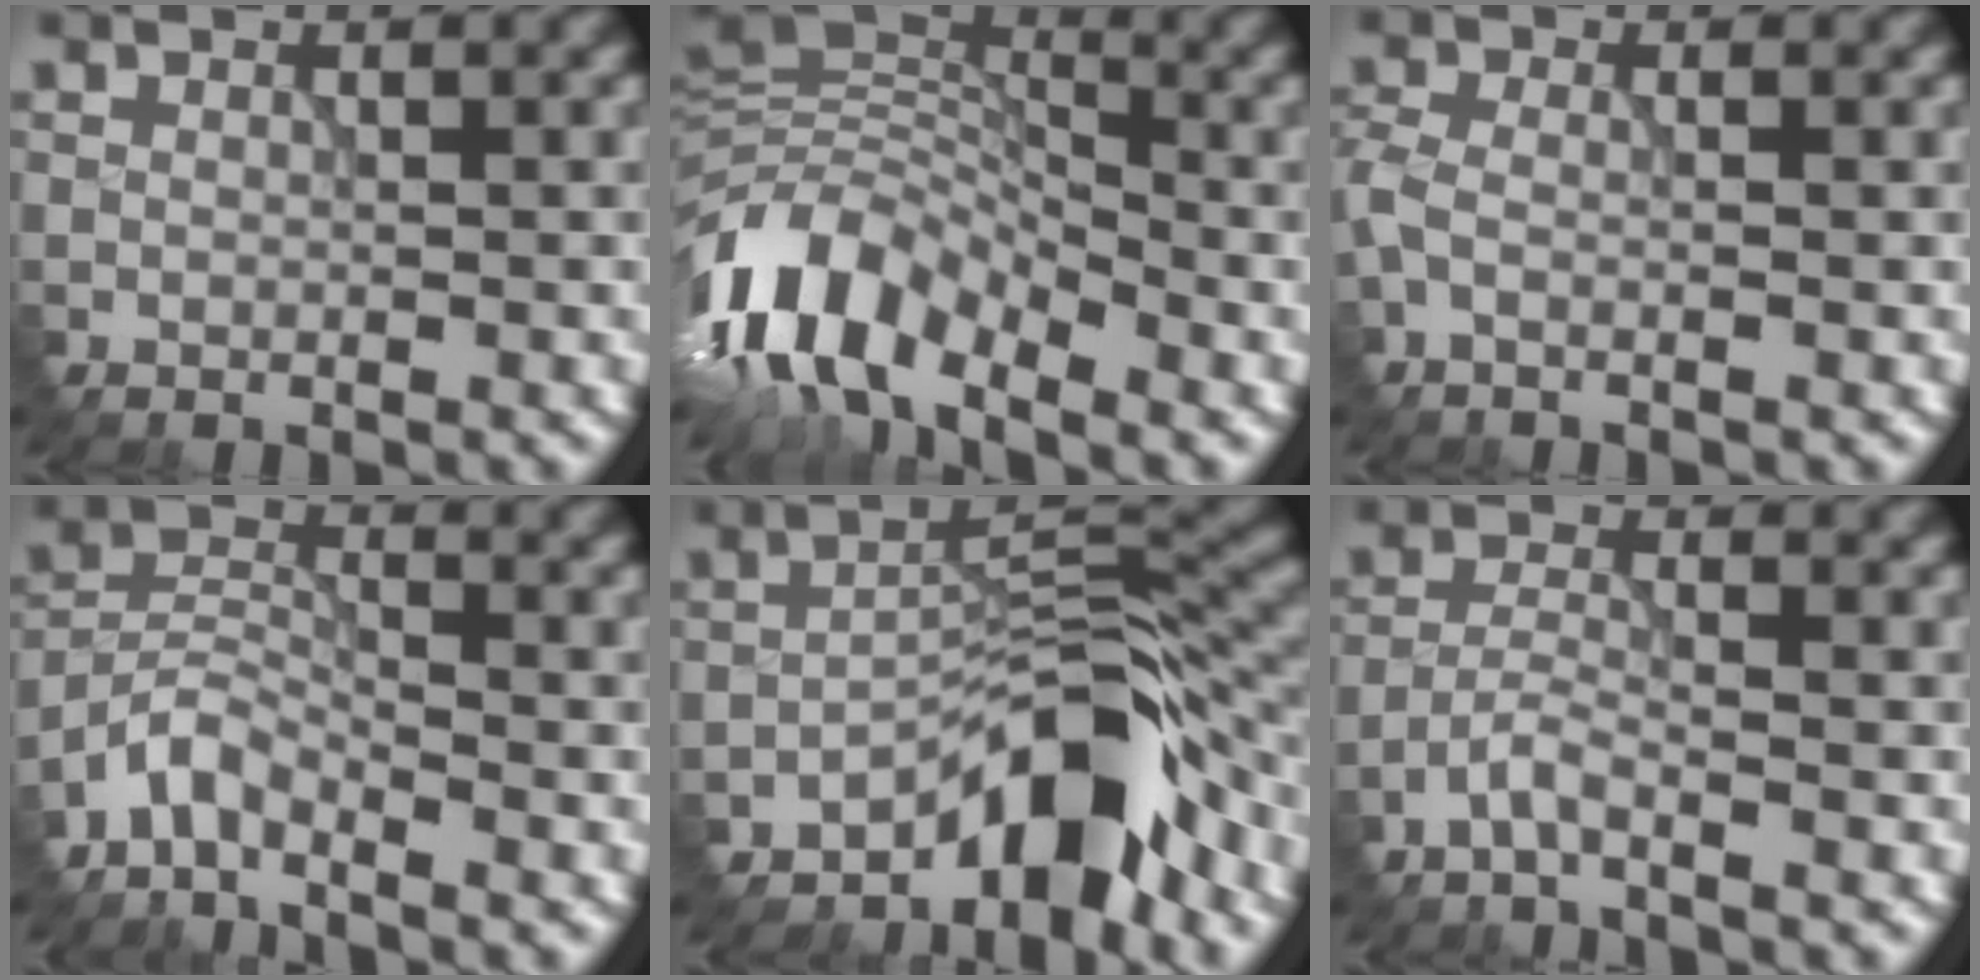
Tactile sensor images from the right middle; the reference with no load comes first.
{"total": 10.3, "force": [-5.9, 5.0, 6.8], "torque": [-0.123, 0.003, -0.125]}
{"total": 2.4, "force": [-0.8, 1.0, 2.0], "torque": [-0.060, -0.003, -0.026]}
{"total": 3.1, "force": [-2.7, 0.9, 1.4], "torque": [-0.029, 0.006, -0.065]}
{"total": 7.2, "force": [-5.1, 2.2, 4.5], "torque": [-0.051, 0.018, -0.090]}
{"total": 2.3, "force": [-1.7, 0.3, 1.5], "torque": [-0.034, 0.003, -0.042]}